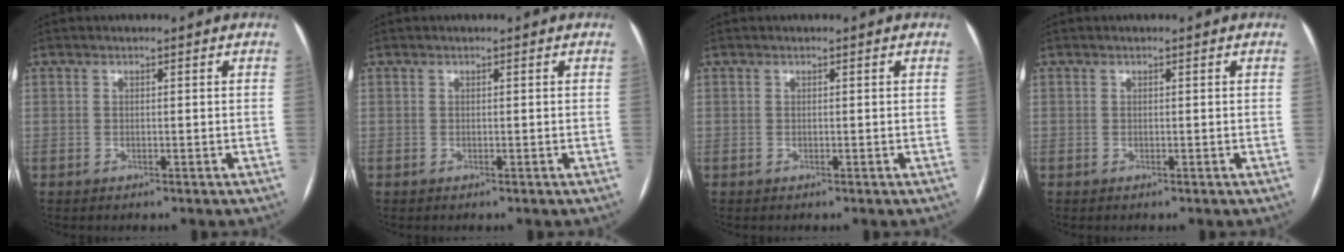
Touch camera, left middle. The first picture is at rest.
{"total": 0.0}
{"total": 0.0}
{"total": 0.0}